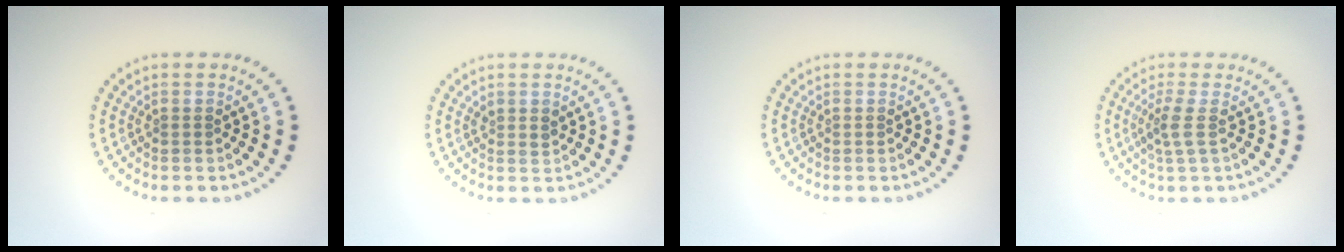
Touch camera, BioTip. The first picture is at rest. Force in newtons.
{"total": 0.9, "press": 0.8, "slide": 0.4}
{"total": 0.0}
{"total": 1.9, "press": 1.4, "slide": 1.3}